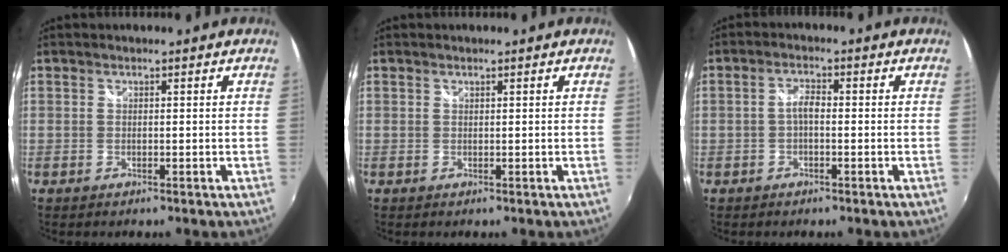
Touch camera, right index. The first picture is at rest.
{"total": 0.0}
{"total": 2.4, "force": [-0.6, 1.0, 2.1], "torque": [-0.044, 0.008, -0.013]}